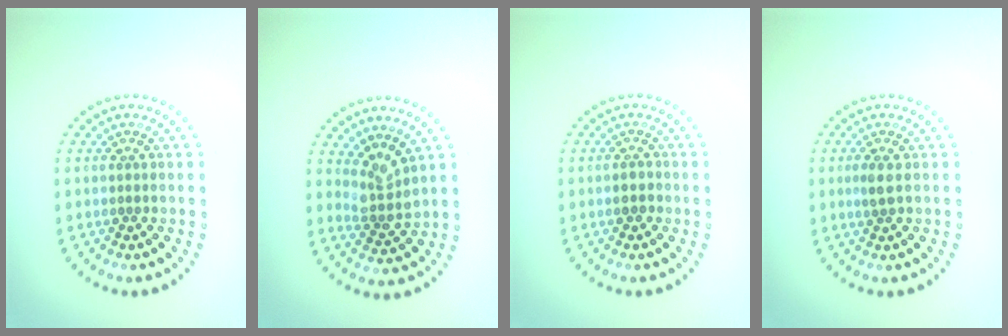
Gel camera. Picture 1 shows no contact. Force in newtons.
{"total": 2.7, "press": 2.0, "slide": 1.8}
{"total": 1.3, "press": 1.3, "slide": 0.4}
{"total": 1.2, "press": 1.2, "slide": 0.3}